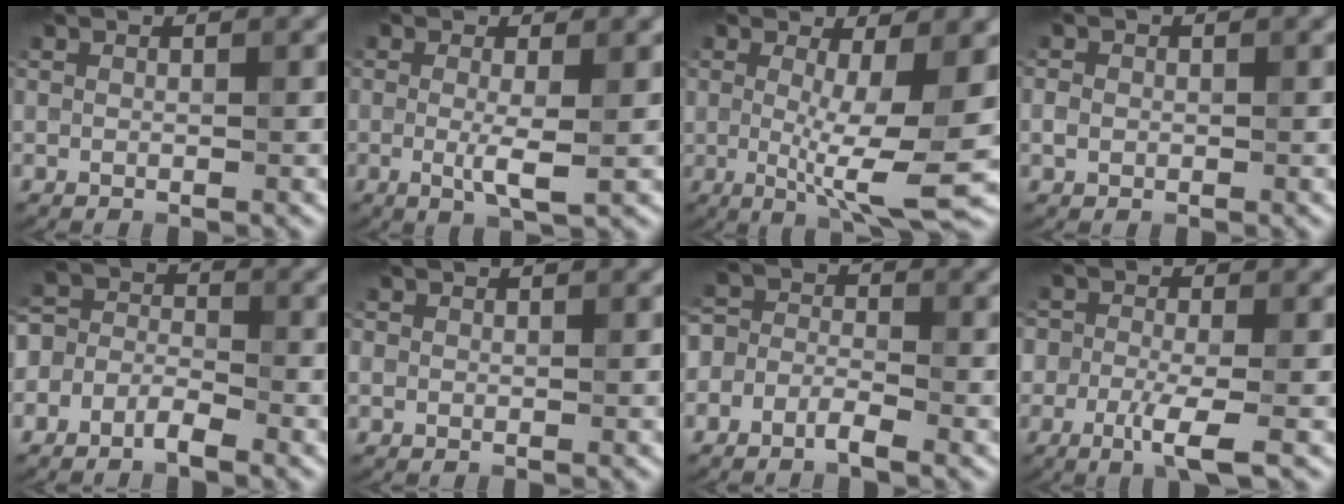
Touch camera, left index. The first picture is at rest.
{"total": 2.8, "force": [-0.2, 0.4, 2.7], "torque": [-0.052, -0.009, -0.003]}
{"total": 6.7, "force": [-0.2, 1.4, 6.6], "torque": [-0.105, -0.018, -0.001]}
{"total": 1.2, "force": [-0.2, 1.1, 0.6], "torque": [-0.009, -0.001, -0.007]}
{"total": 3.2, "force": [-1.9, 2.0, 1.7], "torque": [-0.030, 0.006, -0.050]}
{"total": 0.8, "force": [0.0, 0.7, 0.1], "torque": [0.002, -0.003, -0.002]}
{"total": 2.8, "force": [-1.6, 1.6, 1.5], "torque": [-0.028, 0.006, -0.046]}
{"total": 3.7, "force": [-1.8, 1.3, 2.9], "torque": [-0.051, 0.000, -0.041]}